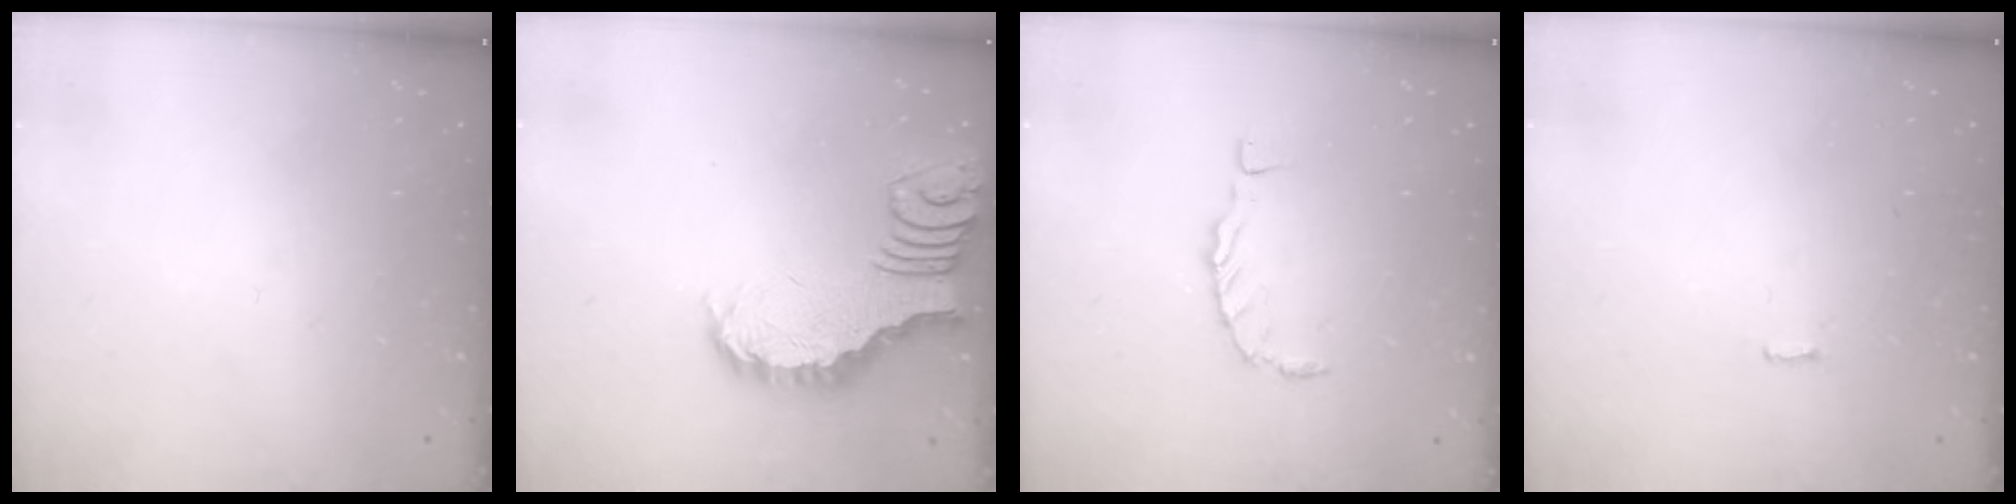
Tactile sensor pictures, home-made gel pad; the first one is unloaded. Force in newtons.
{"total": 3.2, "press": 3.2, "slide": 0.2}
{"total": 0.0}
{"total": 1.6, "press": 1.6, "slide": 0.2}